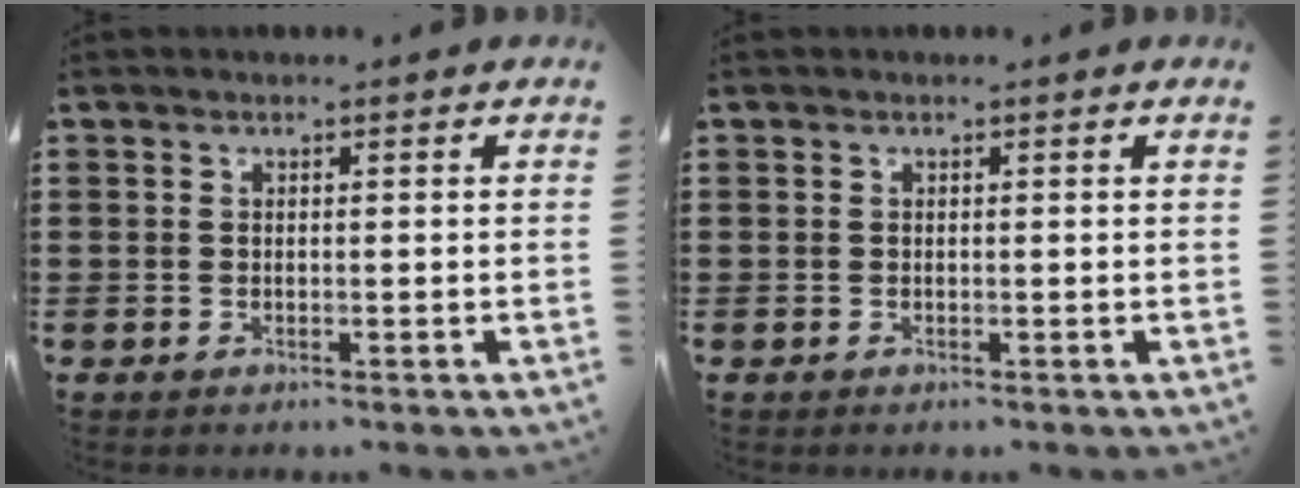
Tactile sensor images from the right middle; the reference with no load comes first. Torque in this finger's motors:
{"motor_torque": [-0.06, 0.01, 0.06, 0.02]}